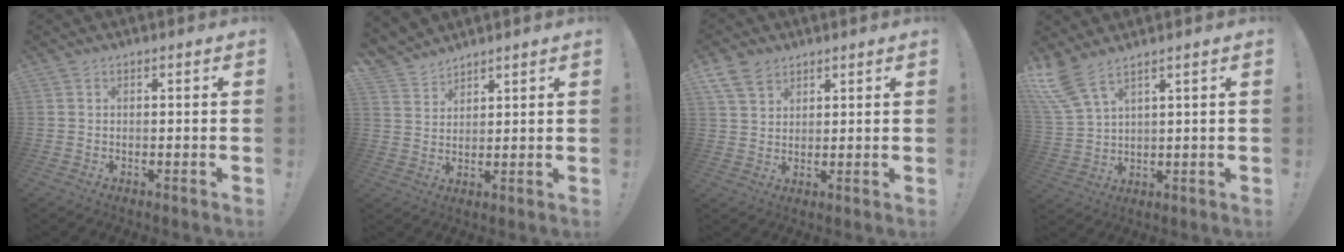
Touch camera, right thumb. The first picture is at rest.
{"total": 5.7, "force": [5.1, 2.4, 1.0], "torque": [-0.021, -0.036, 0.099]}
{"total": 7.0, "force": [4.6, 4.5, 2.6], "torque": [-0.043, -0.020, 0.092]}
{"total": 7.9, "force": [5.8, 2.1, 4.9], "torque": [-0.112, -0.028, 0.113]}